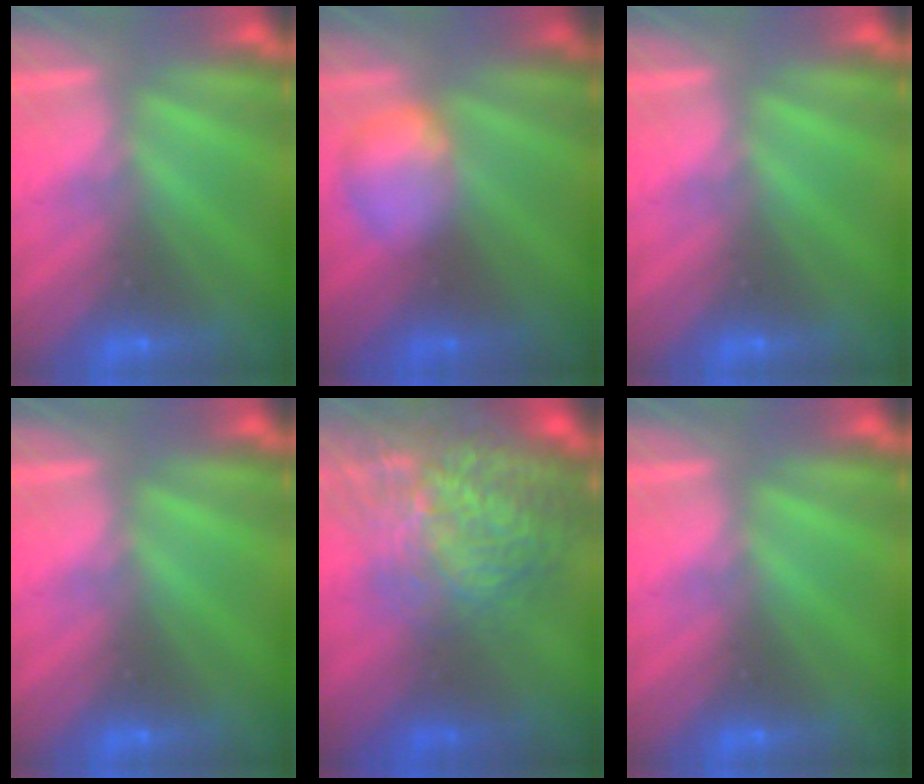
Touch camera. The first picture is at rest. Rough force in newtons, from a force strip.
{"total": 2.4}
{"total": 0.0}
{"total": 0.0}
{"total": 7.6}
{"total": 0.0}